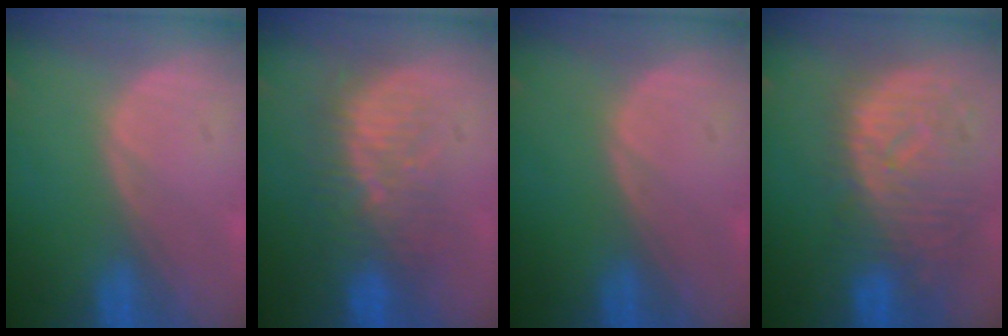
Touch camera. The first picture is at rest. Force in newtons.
{"total": 8.4, "press": 7.8, "slide": 3.0}
{"total": 0.0}
{"total": 10.9, "press": 9.7, "slide": 4.8}